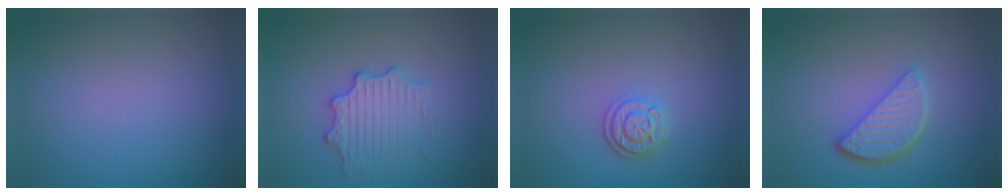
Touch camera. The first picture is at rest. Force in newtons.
{"total": 2.9, "press": 2.8, "slide": 0.7}
{"total": 2.6, "press": 2.2, "slide": 1.4}
{"total": 3.9, "press": 3.2, "slide": 2.3}